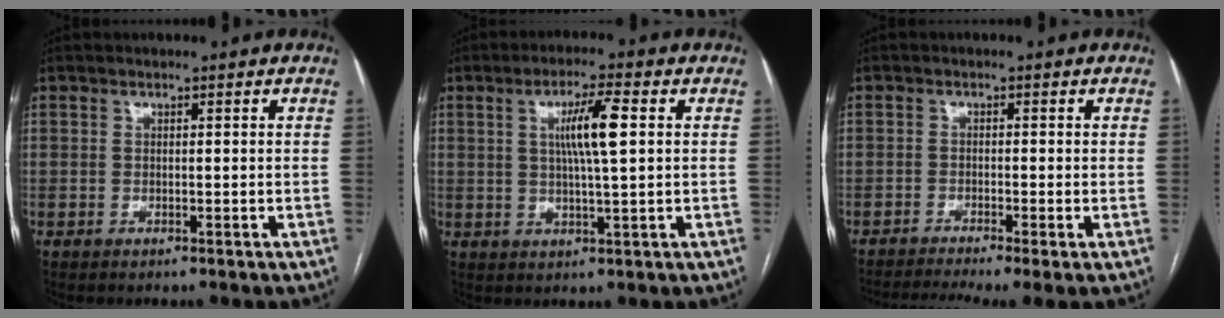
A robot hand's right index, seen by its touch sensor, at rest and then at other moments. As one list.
[{"total": 7.0, "force": [1.5, 0.2, 6.8], "torque": [-0.123, 0.002, 0.027]}, {"total": 7.3, "force": [-5.3, 0.2, 5.1], "torque": [-0.085, -0.007, -0.086]}]